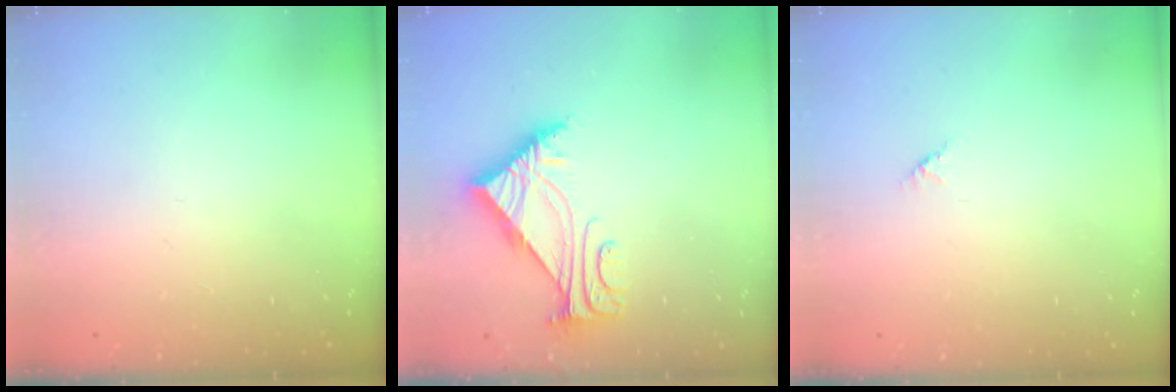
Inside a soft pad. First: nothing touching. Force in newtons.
{"total": 6.1, "press": 6.1, "slide": 0.0}
{"total": 1.2, "press": 1.2, "slide": 0.3}